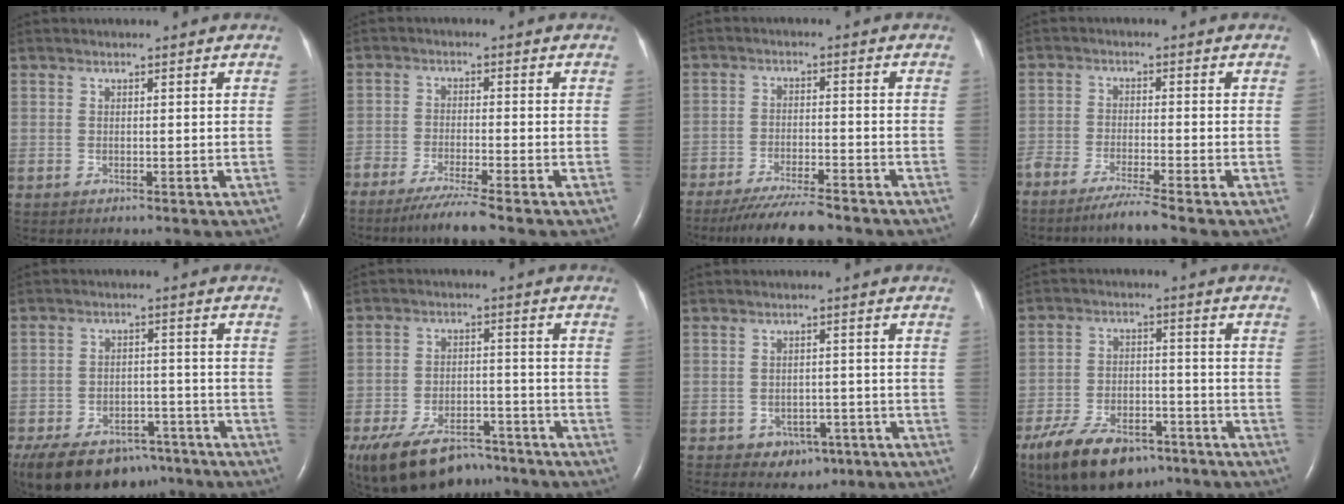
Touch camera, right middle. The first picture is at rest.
{"total": 6.2, "force": [-5.1, -0.8, 3.5], "torque": [-0.056, -0.019, -0.091]}
{"total": 9.4, "force": [-8.2, 1.0, 4.4], "torque": [-0.069, -0.023, -0.133]}
{"total": 6.3, "force": [-5.2, -1.0, 3.3], "torque": [-0.049, -0.019, -0.093]}
{"total": 16.0, "force": [-11.5, 8.5, 7.2], "torque": [-0.159, -0.007, -0.164]}
{"total": 14.4, "force": [-11.0, 6.5, 6.6], "torque": [-0.131, 0.001, -0.170]}
{"total": 4.2, "force": [-2.0, 3.3, 1.7], "torque": [-0.014, 0.010, -0.014]}
{"total": 13.1, "force": [-9.1, 6.1, 7.3], "torque": [-0.138, -0.008, -0.151]}